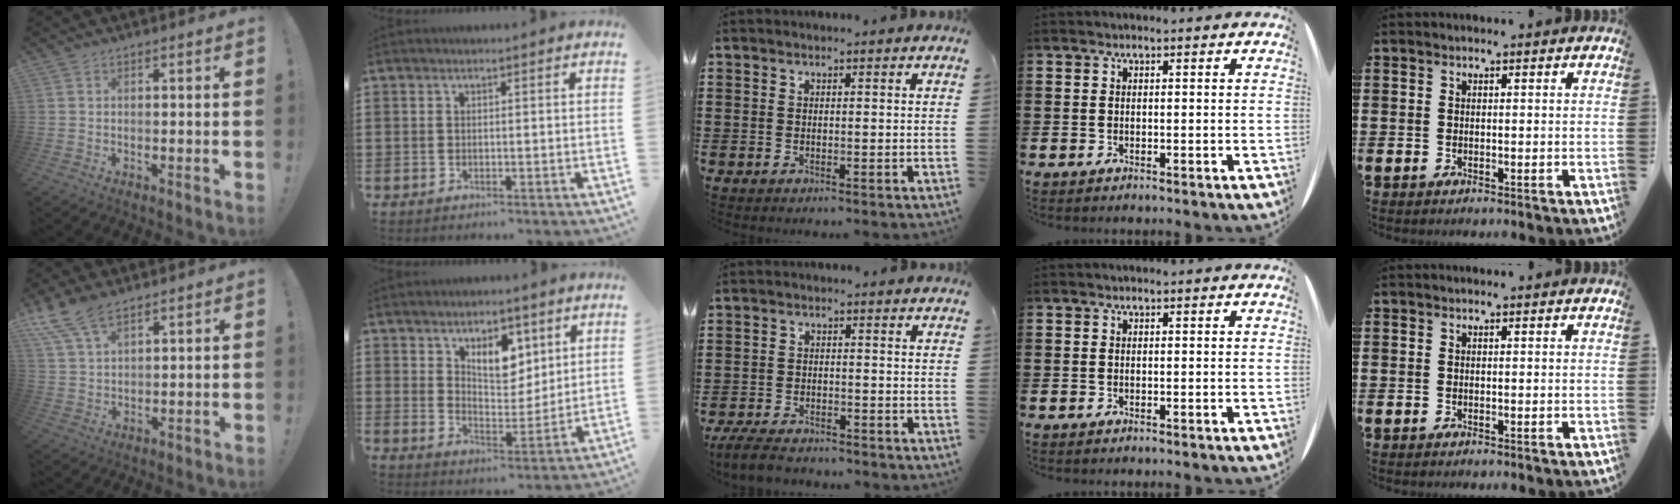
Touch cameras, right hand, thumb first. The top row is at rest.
{"thumb": {"total": 8.6, "force": [6.4, 3.5, 4.6], "torque": [-0.085, -0.028, 0.124]}, "index": {"total": 7.3, "force": [4.2, 4.3, 4.1], "torque": [-0.075, -0.006, 0.074]}, "middle": {"total": 4.3, "force": [-4.0, 0.8, 1.3], "torque": [-0.035, -0.001, -0.083]}}